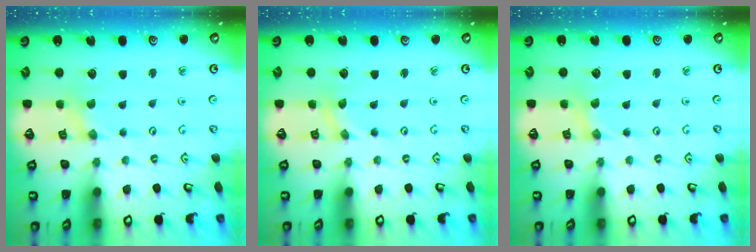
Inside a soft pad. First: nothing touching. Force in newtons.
{"total": 0.0}
{"total": 1.5, "press": 1.5, "slide": 0.3}